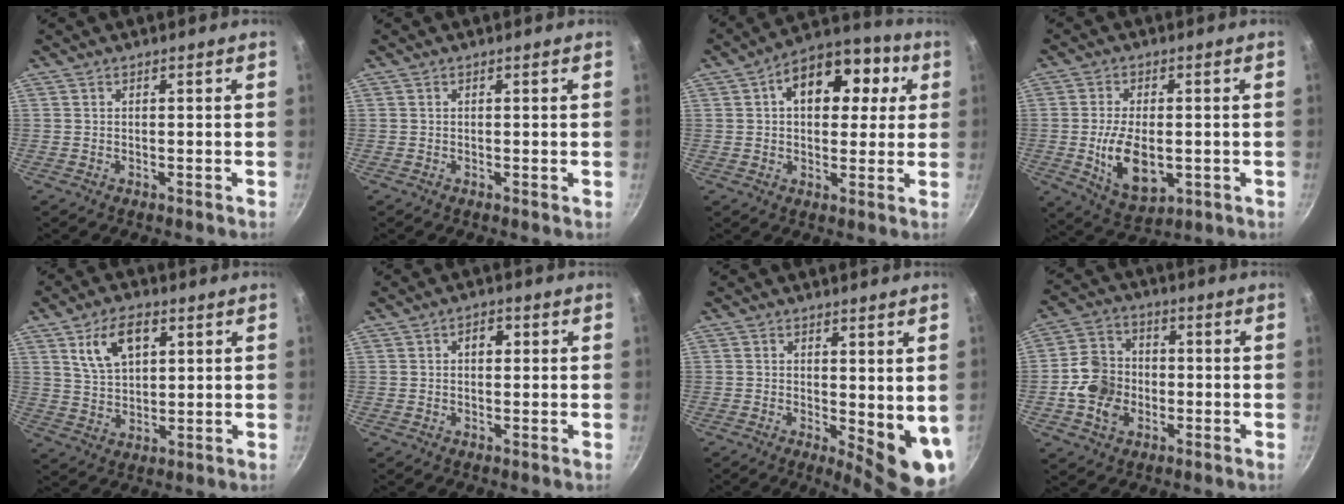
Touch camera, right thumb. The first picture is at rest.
{"total": 0.0}
{"total": 15.4, "force": [4.2, 9.5, 11.4], "torque": [-0.117, 0.022, 0.055]}
{"total": 10.8, "force": [-1.5, 5.9, 8.9], "torque": [-0.148, -0.011, -0.012]}
{"total": 9.1, "force": [4.0, 5.1, 6.4], "torque": [-0.101, -0.009, 0.078]}
{"total": 2.6, "force": [0.6, 1.6, 1.9], "torque": [-0.023, 0.011, 0.007]}
{"total": 9.8, "force": [-1.0, 3.3, 9.2], "torque": [-0.111, -0.023, -0.002]}
{"total": 10.3, "force": [-2.3, 8.2, 5.7], "torque": [-0.087, 0.019, -0.047]}